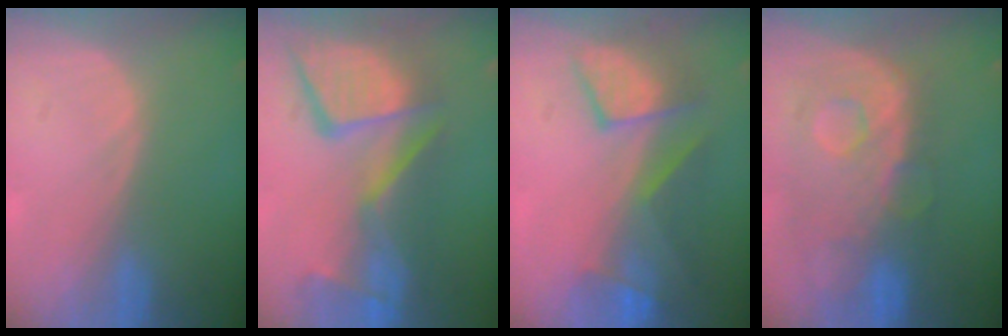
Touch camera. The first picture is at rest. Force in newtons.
{"total": 13.6, "press": 11.2, "slide": 7.7}
{"total": 8.3, "press": 7.9, "slide": 2.5}
{"total": 11.1, "press": 9.7, "slide": 5.4}